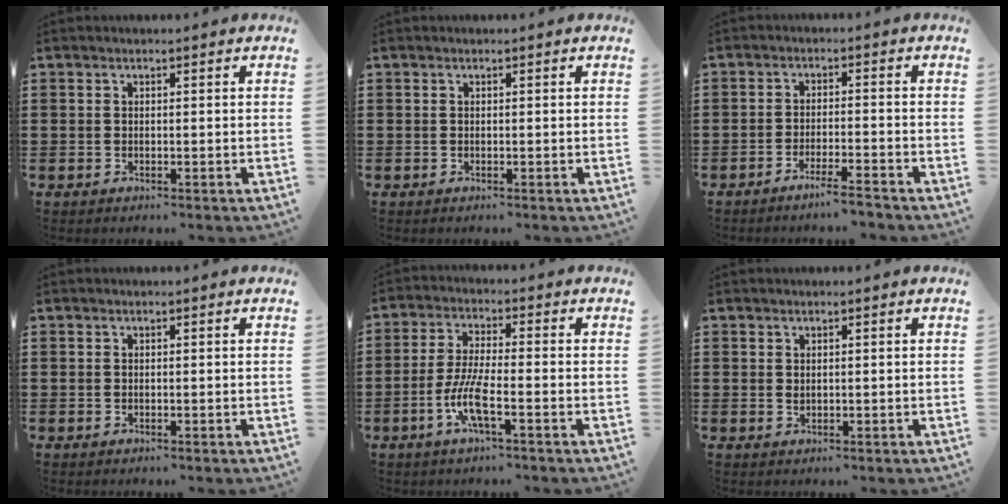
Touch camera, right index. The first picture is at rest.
{"total": 0.0}
{"total": 3.5, "force": [-3.1, -0.2, 1.6], "torque": [-0.025, 0.001, -0.058]}
{"total": 0.0}
{"total": 6.9, "force": [-3.0, 1.0, 6.2], "torque": [-0.143, -0.019, -0.062]}
{"total": 0.7, "force": [0.4, 0.5, 0.4], "torque": [-0.009, 0.003, 0.007]}